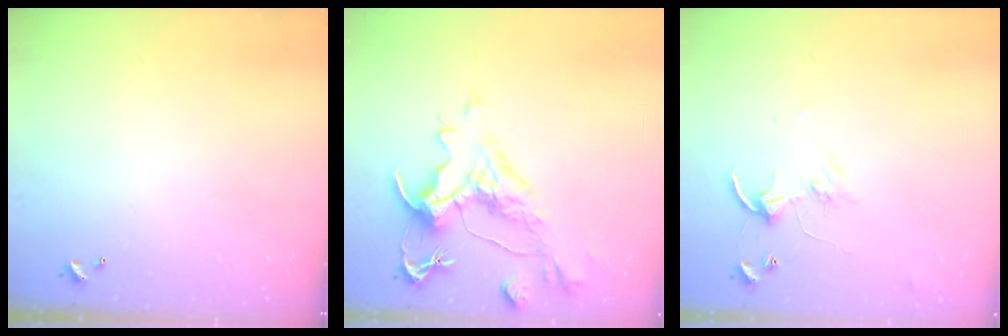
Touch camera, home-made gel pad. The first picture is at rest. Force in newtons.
{"total": 3.5, "press": 3.1, "slide": 1.5}
{"total": 3.6, "press": 3.6, "slide": 0.4}